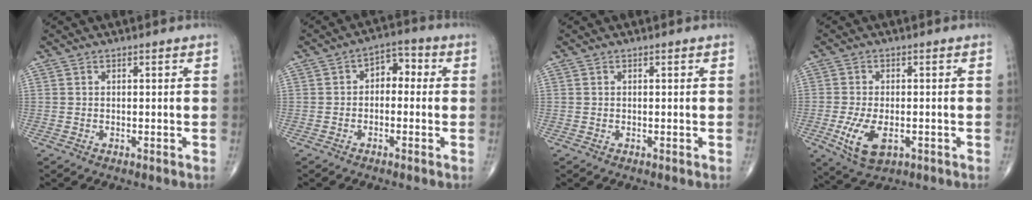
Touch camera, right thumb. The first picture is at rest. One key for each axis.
{"total": 5.0, "fx": -0.1, "fy": 3.4, "fz": 3.7, "tx": -0.027, "ty": 0.026, "tz": -0.017}
{"total": 0.0}
{"total": 7.9, "fx": -2.3, "fy": 4.2, "fz": 6.2, "tx": -0.124, "ty": -0.006, "tz": -0.033}